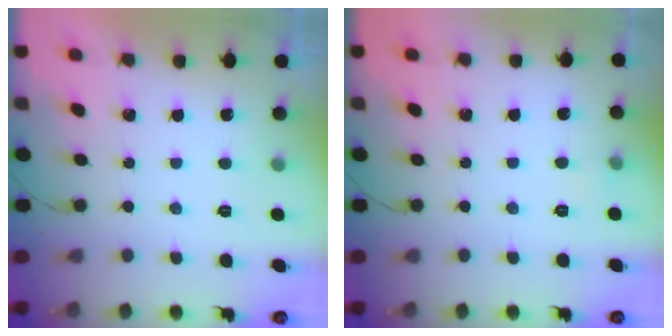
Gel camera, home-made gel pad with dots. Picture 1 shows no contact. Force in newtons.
{"total": 2.5, "press": 2.3, "slide": 1.1}